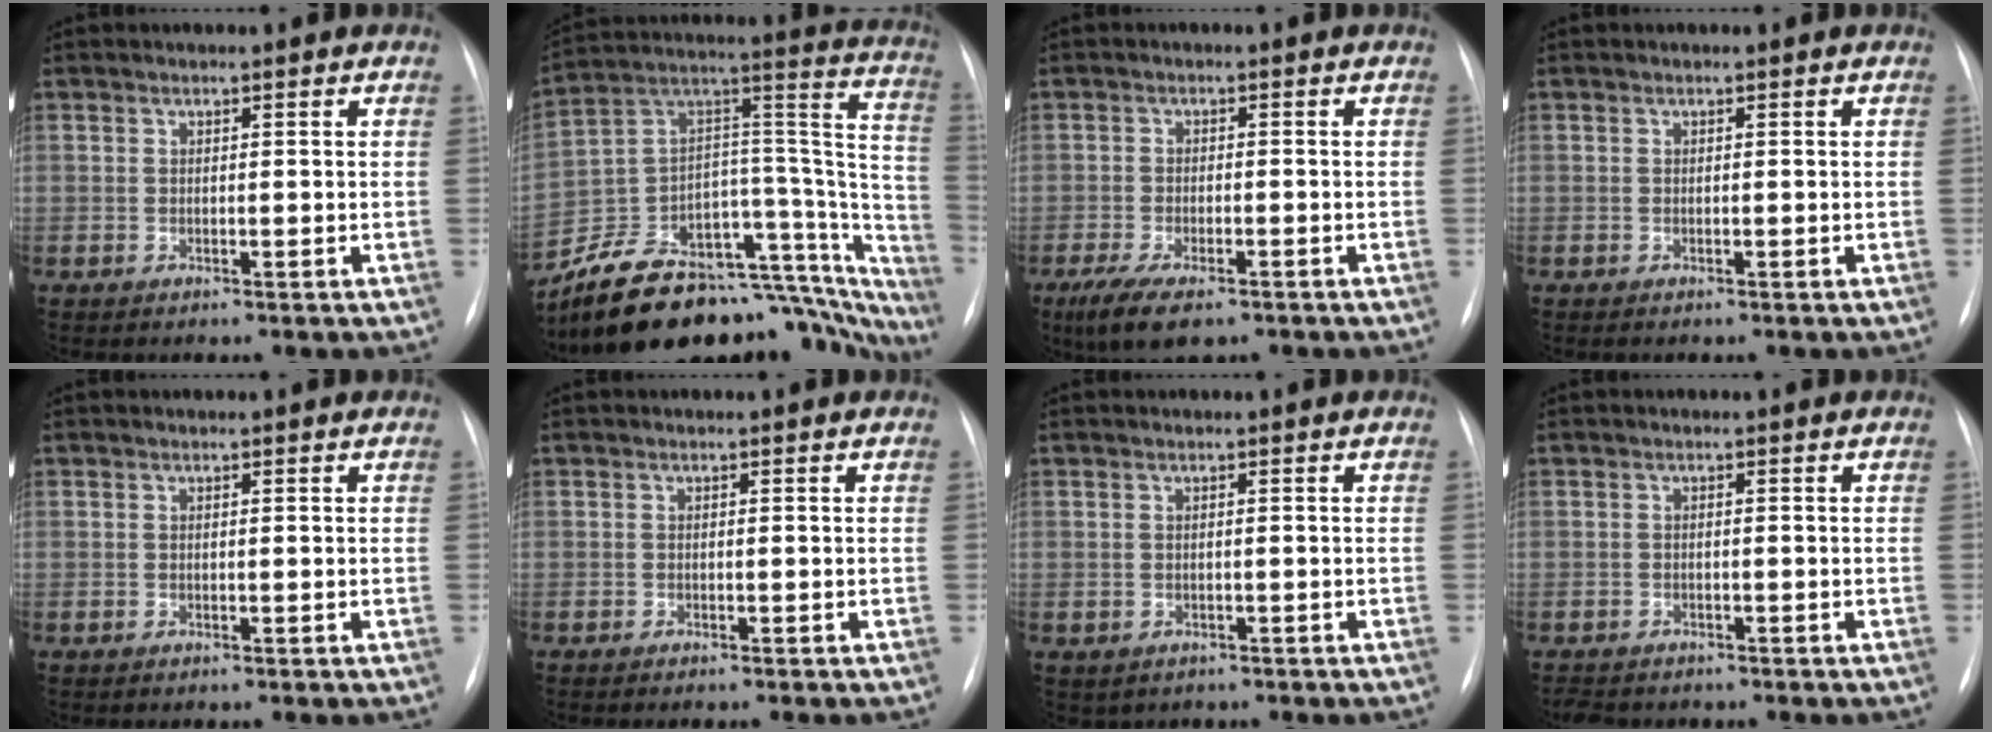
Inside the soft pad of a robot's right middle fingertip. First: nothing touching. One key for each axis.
{"total": 34.2, "fx": -28.6, "fy": 12.6, "fz": 13.9, "tx": -0.143, "ty": 0.039, "tz": -0.390}
{"total": 7.9, "fx": -5.3, "fy": 2.6, "fz": 5.2, "tx": -0.095, "ty": -0.017, "tz": -0.084}
{"total": 0.0}
{"total": 0.0}
{"total": 1.3, "fx": -1.0, "fy": -0.1, "fz": 0.7, "tx": -0.009, "ty": -0.002, "tz": -0.011}
{"total": 1.7, "fx": -1.0, "fy": 1.4, "fz": 0.3, "tx": -0.007, "ty": 0.001, "tz": -0.007}
{"total": 3.6, "fx": -3.1, "fy": 1.5, "fz": 0.9, "tx": -0.013, "ty": -0.005, "tz": -0.044}